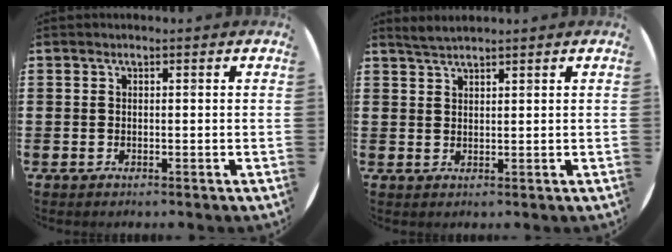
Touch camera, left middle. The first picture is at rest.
{"total": 1.8, "force": [1.8, 0.0, 0.4], "torque": [-0.010, 0.002, 0.034]}